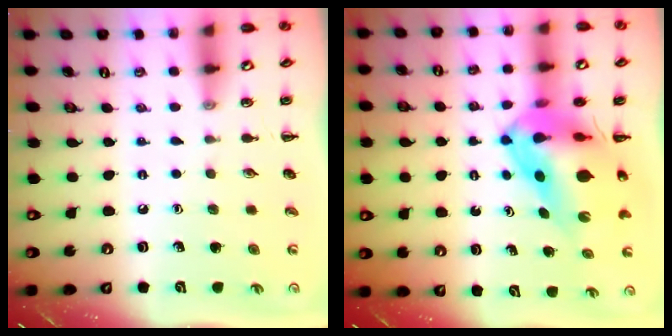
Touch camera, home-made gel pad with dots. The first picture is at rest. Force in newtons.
{"total": 11.9, "press": 11.3, "slide": 3.7}